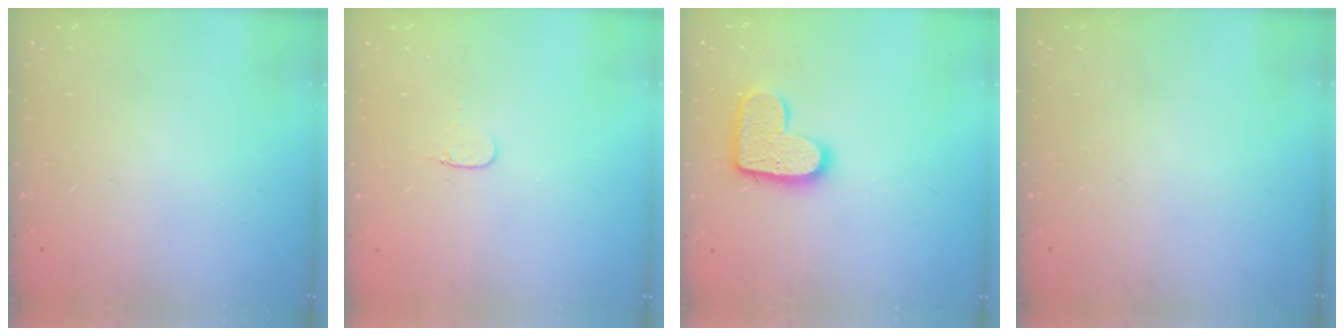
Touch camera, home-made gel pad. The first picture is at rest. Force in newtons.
{"total": 3.3, "press": 3.3, "slide": 0.4}
{"total": 13.5, "press": 13.5, "slide": 0.8}
{"total": 0.0}